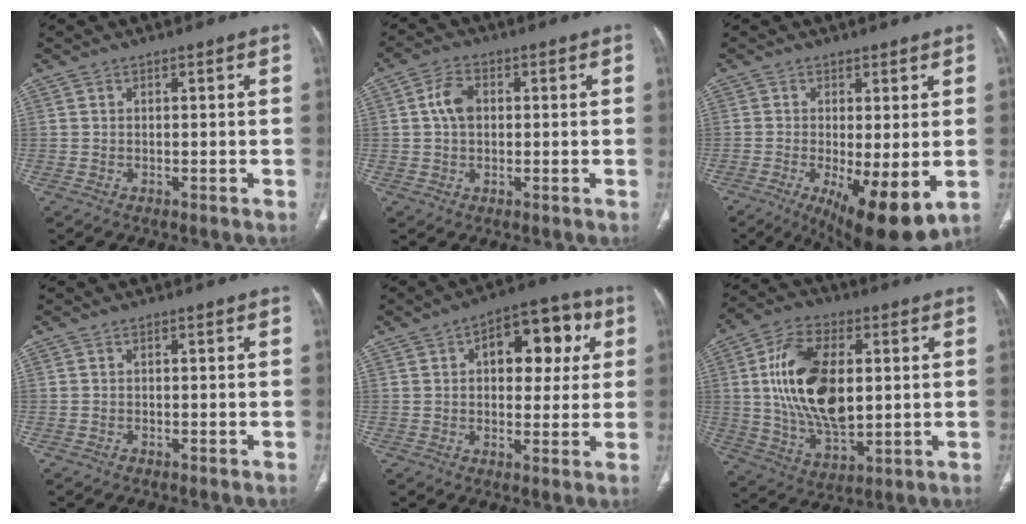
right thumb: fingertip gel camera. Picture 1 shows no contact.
{"total": 4.9, "force": [0.6, 3.3, 3.5], "torque": [-0.068, 0.010, 0.008]}
{"total": 12.1, "force": [-3.2, 3.7, 11.0], "torque": [-0.172, -0.027, -0.039]}
{"total": 0.5, "force": [-0.4, 0.3, 0.1], "torque": [0.000, 0.000, -0.009]}
{"total": 13.7, "force": [3.9, 7.8, 10.6], "torque": [-0.096, 0.017, 0.051]}
{"total": 19.2, "force": [2.6, 10.6, 15.8], "torque": [-0.282, -0.007, 0.053]}